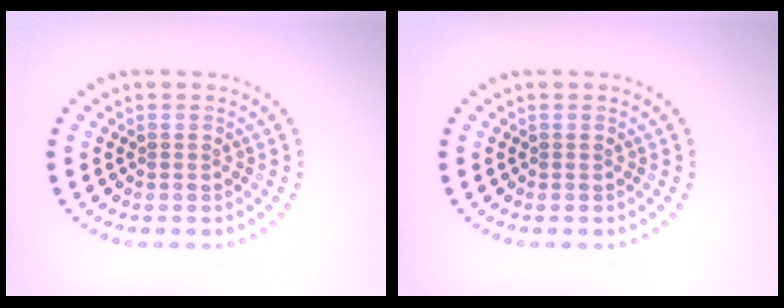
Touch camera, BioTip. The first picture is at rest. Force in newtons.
{"total": 0.0}